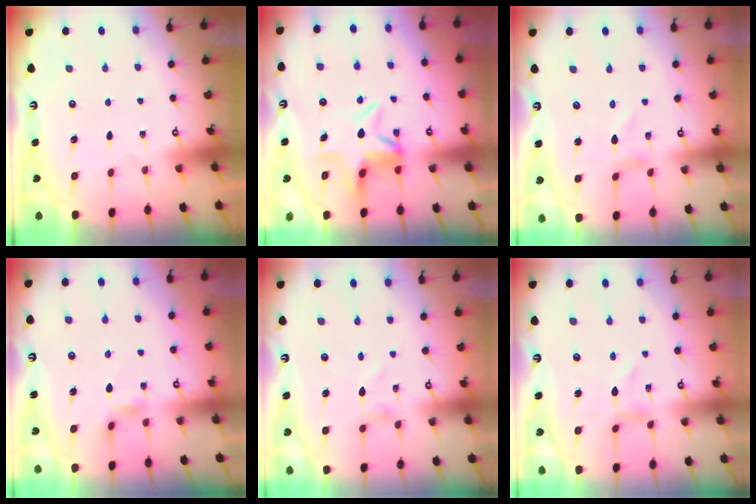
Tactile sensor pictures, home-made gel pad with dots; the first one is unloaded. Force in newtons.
{"total": 7.4, "press": 7.4, "slide": 0.6}
{"total": 1.0, "press": 1.0, "slide": 0.1}
{"total": 2.7, "press": 2.7, "slide": 0.5}
{"total": 0.8, "press": 0.7, "slide": 0.1}
{"total": 0.0}